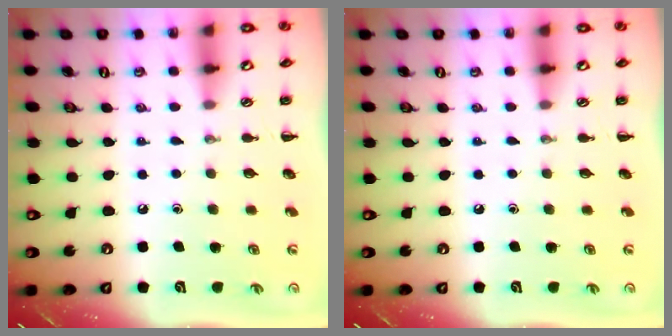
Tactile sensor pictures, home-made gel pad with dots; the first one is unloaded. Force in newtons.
{"total": 0.0}